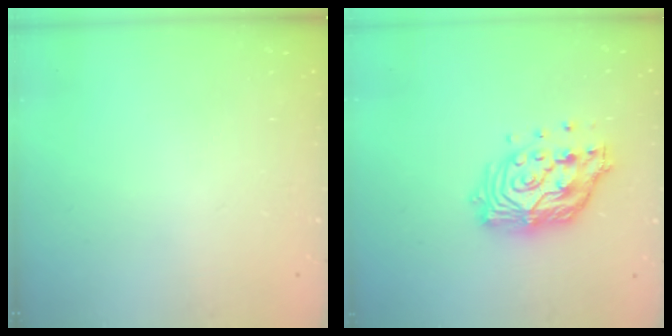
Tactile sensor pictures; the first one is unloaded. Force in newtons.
{"total": 14.5, "press": 14.4, "slide": 1.2}